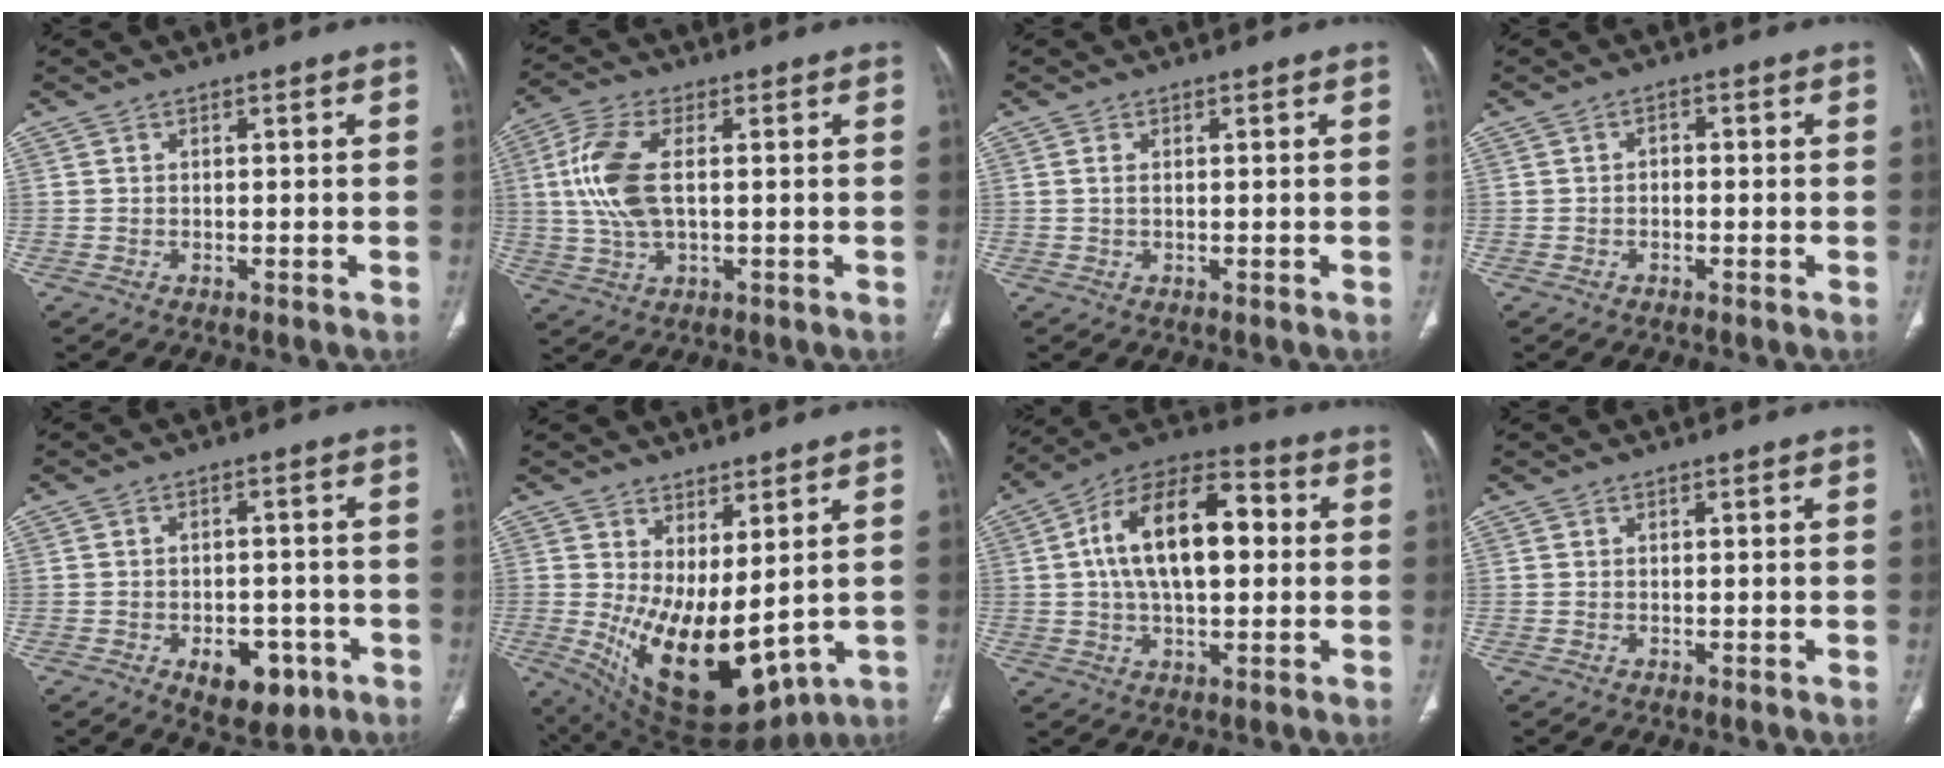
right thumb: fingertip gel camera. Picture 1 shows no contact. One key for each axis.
{"total": 10.7, "fx": 1.0, "fy": 5.1, "fz": 9.3, "tx": -0.213, "ty": 0.004, "tz": 0.022}
{"total": 0.8, "fx": 0.1, "fy": 0.3, "fz": 0.7, "tx": -0.018, "ty": 0.001, "tz": 0.004}
{"total": 1.2, "fx": -0.4, "fy": 0.9, "fz": 0.7, "tx": -0.004, "ty": 0.008, "tz": -0.011}
{"total": 8.9, "fx": -4.0, "fy": 5.3, "fz": 5.8, "tx": -0.054, "ty": 0.018, "tz": -0.045}
{"total": 16.4, "fx": 0.5, "fy": 7.8, "fz": 14.4, "tx": -0.236, "ty": -0.039, "tz": 0.043}
{"total": 18.1, "fx": 2.2, "fy": 9.6, "fz": 15.2, "tx": -0.245, "ty": 0.030, "tz": 0.028}
{"total": 0.0}